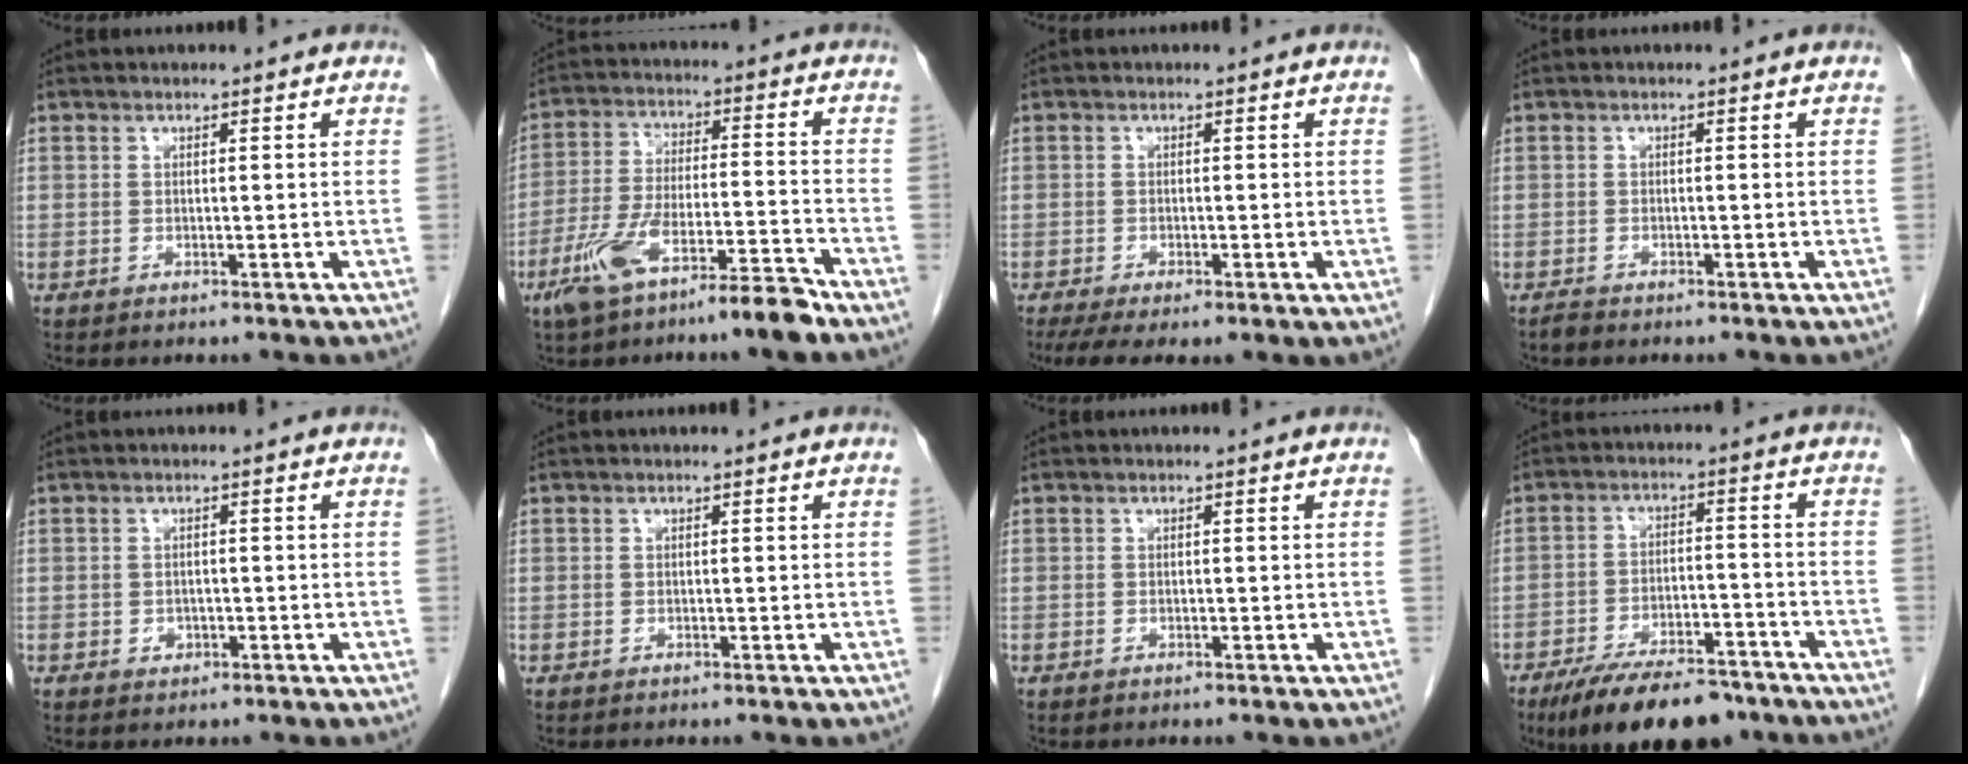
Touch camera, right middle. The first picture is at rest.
{"total": 11.1, "force": [-7.6, 0.9, 8.0], "torque": [-0.155, -0.005, -0.140]}
{"total": 7.2, "force": [-4.3, 2.4, 5.2], "torque": [-0.088, -0.021, -0.069]}
{"total": 1.0, "force": [-0.9, 0.2, 0.3], "torque": [-0.012, -0.002, -0.017]}
{"total": 1.3, "force": [-0.5, 1.1, 0.5], "torque": [-0.009, 0.003, -0.003]}
{"total": 0.0}
{"total": 0.0}
{"total": 14.2, "force": [-11.1, 4.6, 7.6], "torque": [-0.116, -0.002, -0.176]}